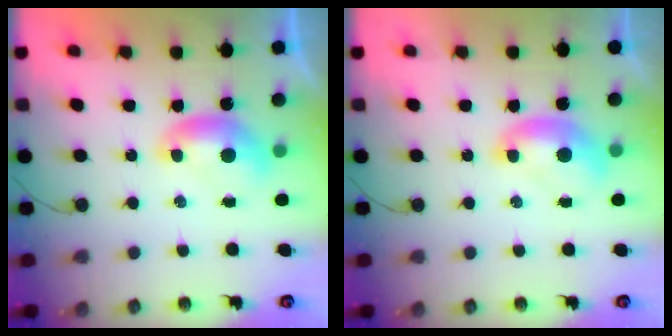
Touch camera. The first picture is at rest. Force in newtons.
{"total": 1.6, "press": 1.6, "slide": 0.2}